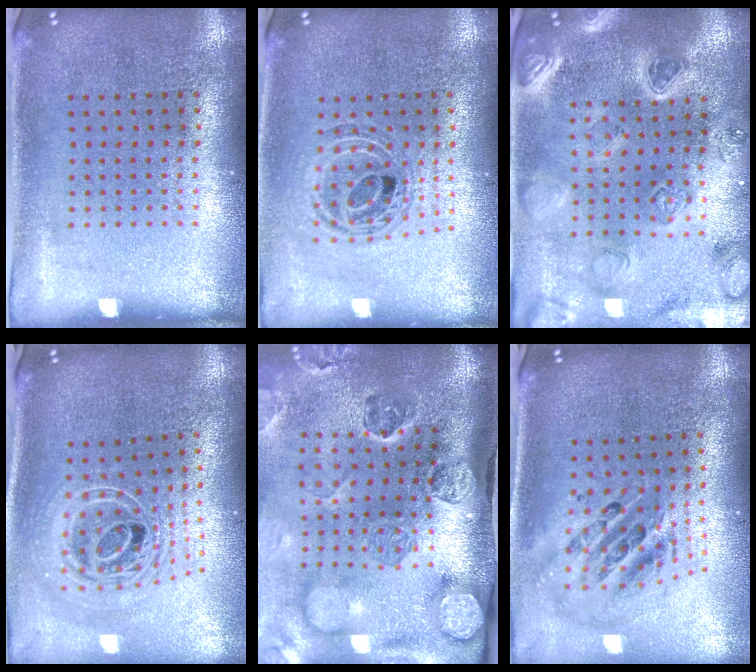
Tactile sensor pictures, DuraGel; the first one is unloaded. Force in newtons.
{"total": 0.9, "press": 0.9, "slide": 0.2}
{"total": 2.5, "press": 2.5, "slide": 0.3}
{"total": 2.7, "press": 1.9, "slide": 1.9}
{"total": 4.9, "press": 3.6, "slide": 3.4}
{"total": 2.5, "press": 1.7, "slide": 1.8}